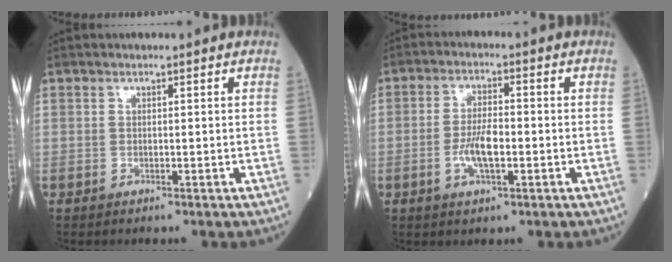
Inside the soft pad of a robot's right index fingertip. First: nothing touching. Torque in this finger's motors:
{"motor_torque": [0.48, -0.46, 0.12, 0.06]}